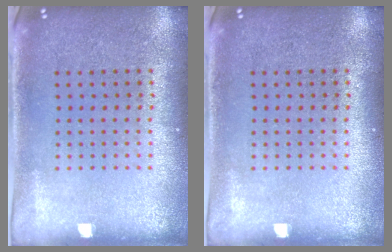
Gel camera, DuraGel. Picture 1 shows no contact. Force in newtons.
{"total": 0.0}